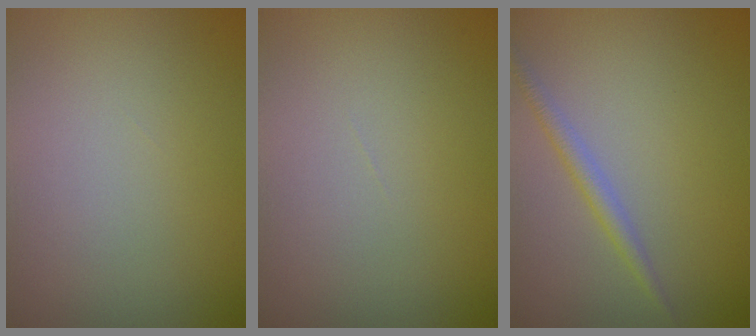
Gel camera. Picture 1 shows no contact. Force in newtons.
{"total": 0.0}
{"total": 1.6, "press": 1.6, "slide": 0.1}